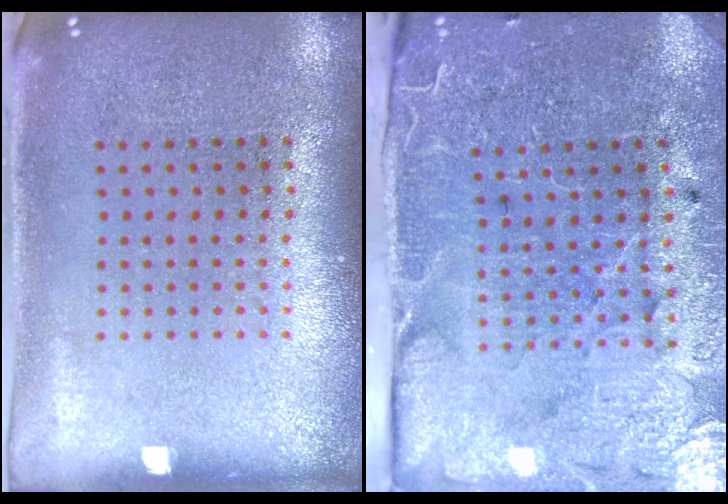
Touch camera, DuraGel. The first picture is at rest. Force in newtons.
{"total": 3.5, "press": 3.4, "slide": 0.7}